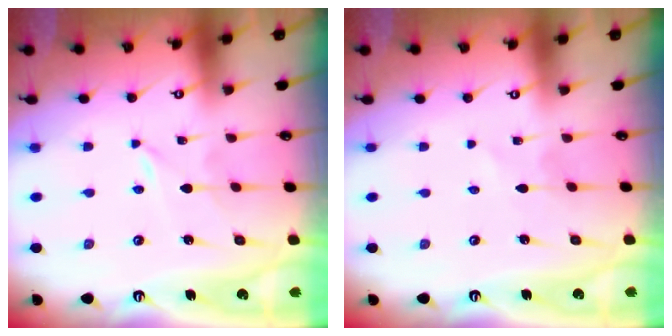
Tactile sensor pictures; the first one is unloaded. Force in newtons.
{"total": 0.6, "press": 0.6, "slide": 0.1}